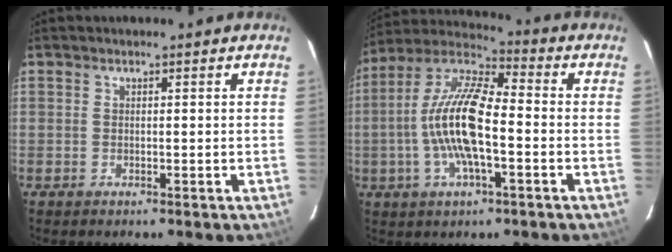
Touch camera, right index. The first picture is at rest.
{"total": 14.7, "force": [-2.7, 4.5, 13.7], "torque": [-0.271, 0.005, -0.059]}